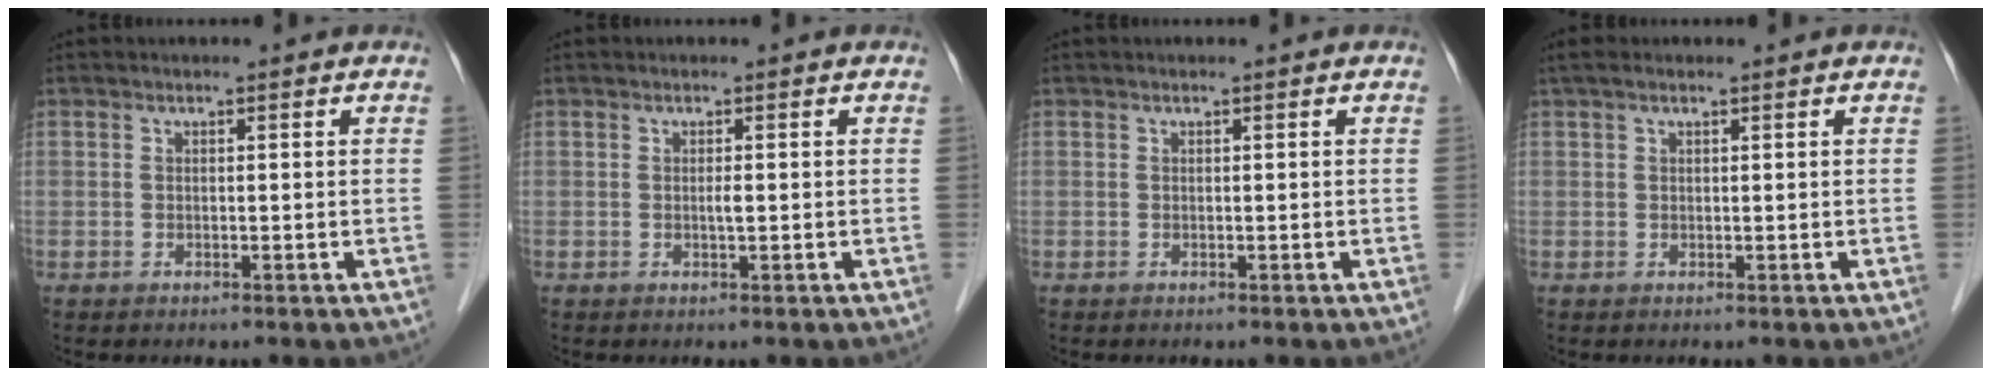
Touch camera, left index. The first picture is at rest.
{"total": 0.7, "force": [-0.1, 0.0, 0.7], "torque": [-0.013, -0.001, -0.005]}
{"total": 0.0}
{"total": 2.0, "force": [1.4, 0.5, 1.3], "torque": [-0.028, 0.028, 0.025]}